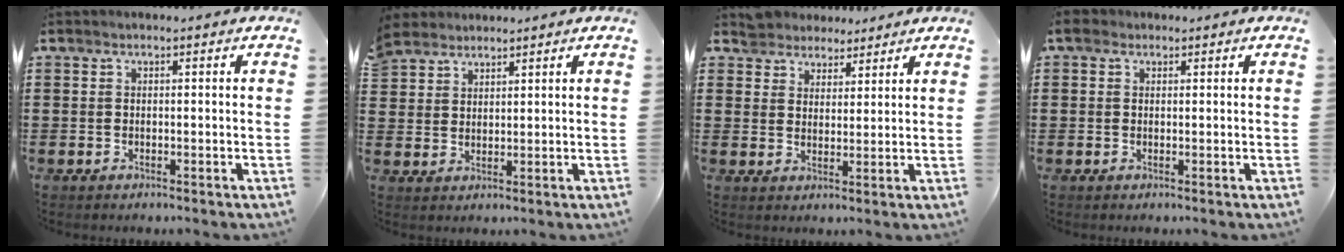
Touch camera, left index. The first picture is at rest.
{"total": 3.4, "force": [3.0, 1.5, -0.6], "torque": [-0.003, 0.000, 0.058]}
{"total": 4.6, "force": [4.0, 2.2, -0.3], "torque": [-0.015, 0.001, 0.078]}
{"total": 2.0, "force": [0.9, 1.4, 1.0], "torque": [-0.017, 0.006, 0.015]}